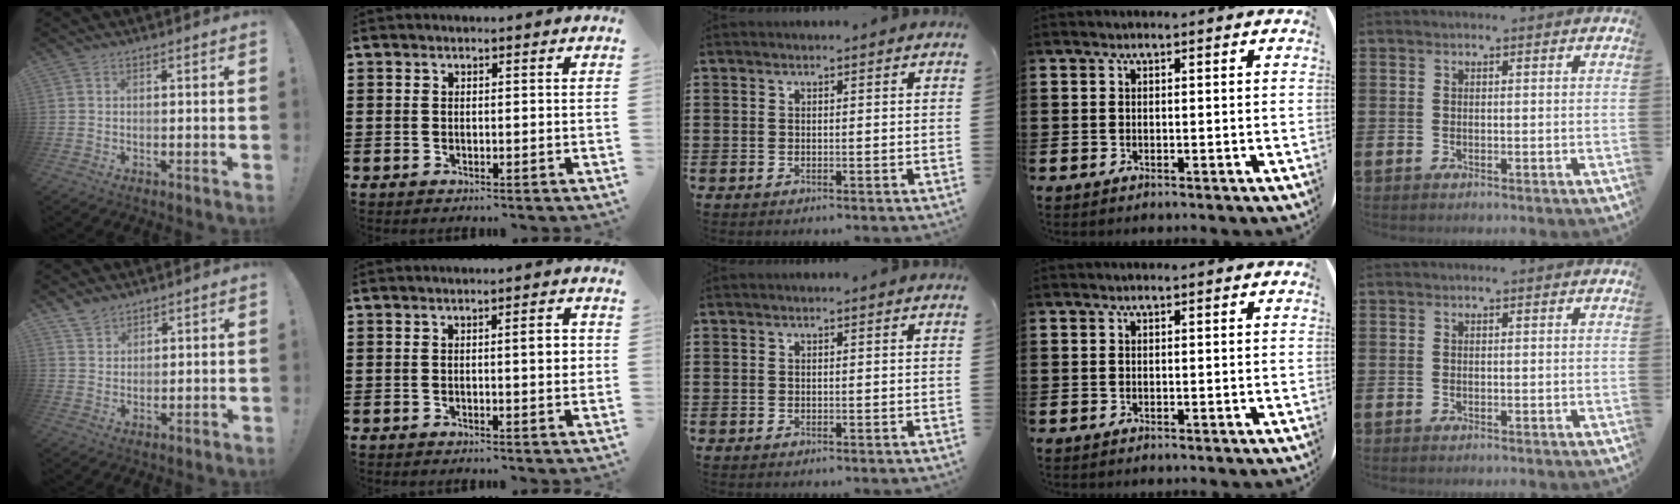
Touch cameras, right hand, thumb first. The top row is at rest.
{"thumb": {"total": 4.2, "force": [3.7, 2.0, 0.7], "torque": [-0.009, -0.024, 0.071]}, "index": {"total": 3.1, "force": [0.2, 0.4, 3.1], "torque": [-0.044, -0.002, 0.001]}}